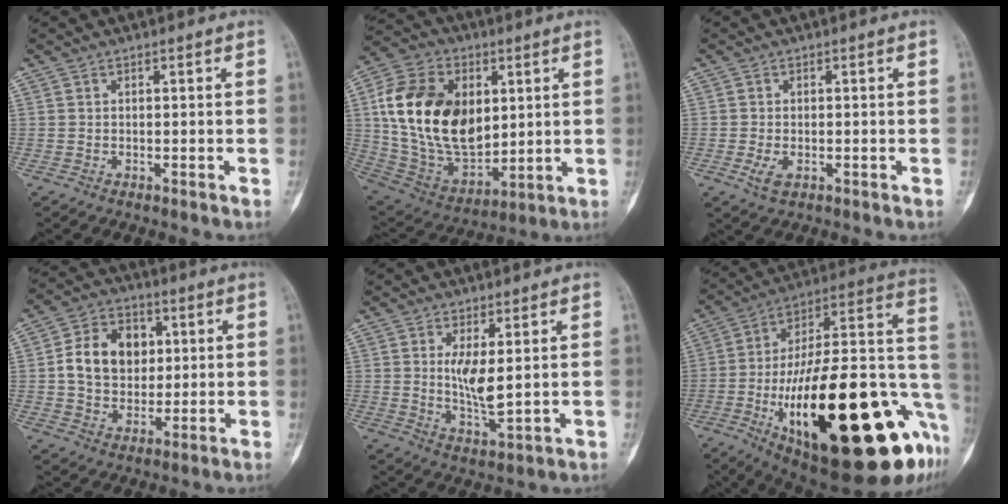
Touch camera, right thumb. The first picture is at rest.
{"total": 24.3, "force": [4.3, 15.8, 17.9], "torque": [-0.316, -0.018, 0.089]}
{"total": 2.8, "force": [-0.8, 1.6, 2.2], "torque": [-0.044, -0.004, -0.015]}
{"total": 12.5, "force": [1.9, 9.6, 7.8], "torque": [-0.098, 0.005, 0.031]}
{"total": 6.4, "force": [1.4, 1.9, 5.9], "torque": [-0.108, -0.027, 0.034]}
{"total": 40.5, "force": [-12.6, 13.8, 35.9], "torque": [-0.465, 0.034, -0.188]}